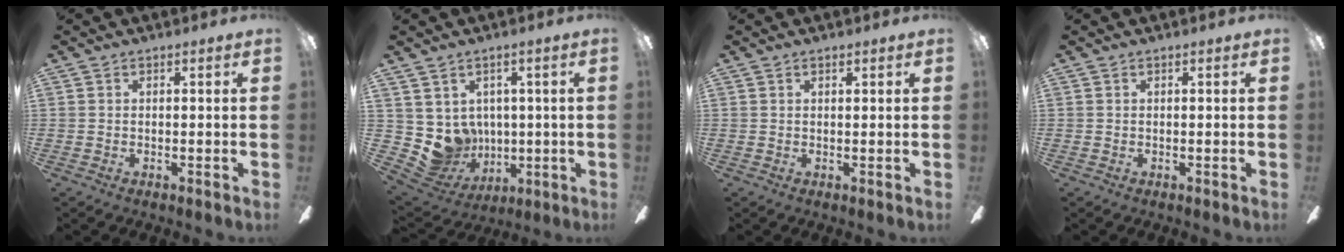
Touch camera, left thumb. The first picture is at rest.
{"total": 8.3, "force": [2.0, 7.9, 1.6], "torque": [-0.055, -0.031, 0.049]}
{"total": 0.7, "force": [0.6, 0.2, 0.3], "torque": [-0.007, 0.001, 0.010]}
{"total": 0.0}